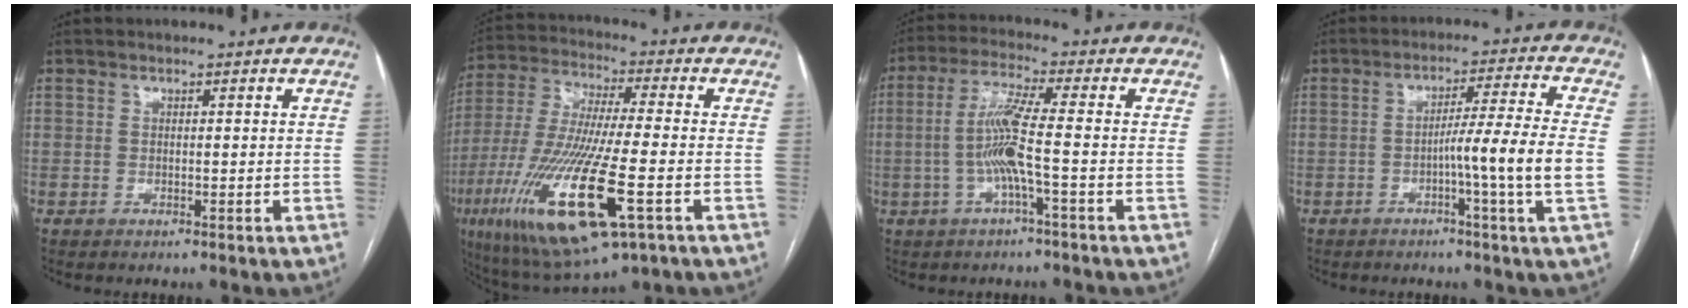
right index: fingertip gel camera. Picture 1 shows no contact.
{"total": 20.5, "force": [-7.7, 3.1, 18.8], "torque": [-0.417, -0.044, -0.132]}
{"total": 8.4, "force": [-1.6, -0.7, 8.3], "torque": [-0.175, 0.010, -0.034]}
{"total": 9.2, "force": [-2.0, -2.1, 8.7], "torque": [-0.139, -0.003, -0.036]}